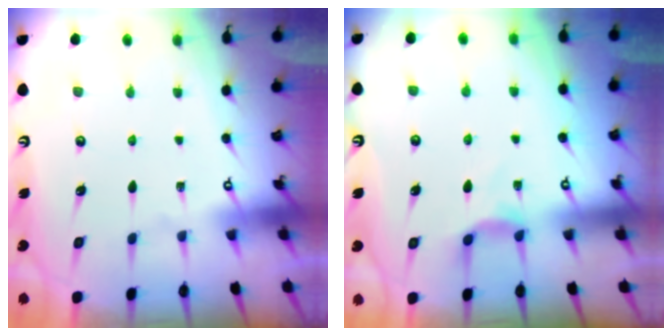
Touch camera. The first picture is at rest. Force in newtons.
{"total": 2.8, "press": 2.8, "slide": 0.3}